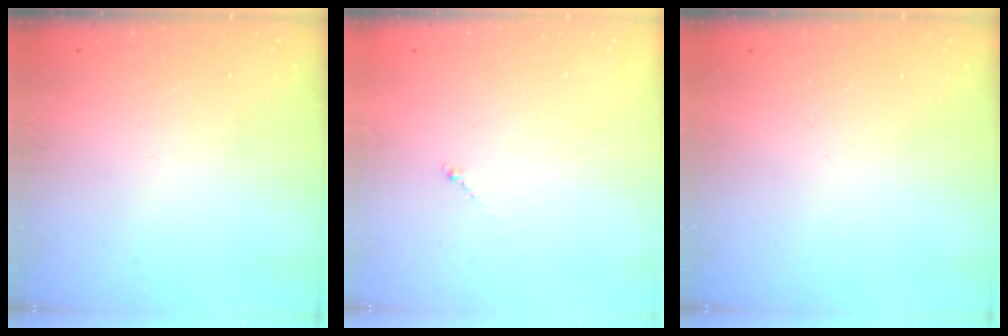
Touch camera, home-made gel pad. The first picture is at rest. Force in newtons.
{"total": 0.7, "press": 0.6, "slide": 0.4}
{"total": 0.0}